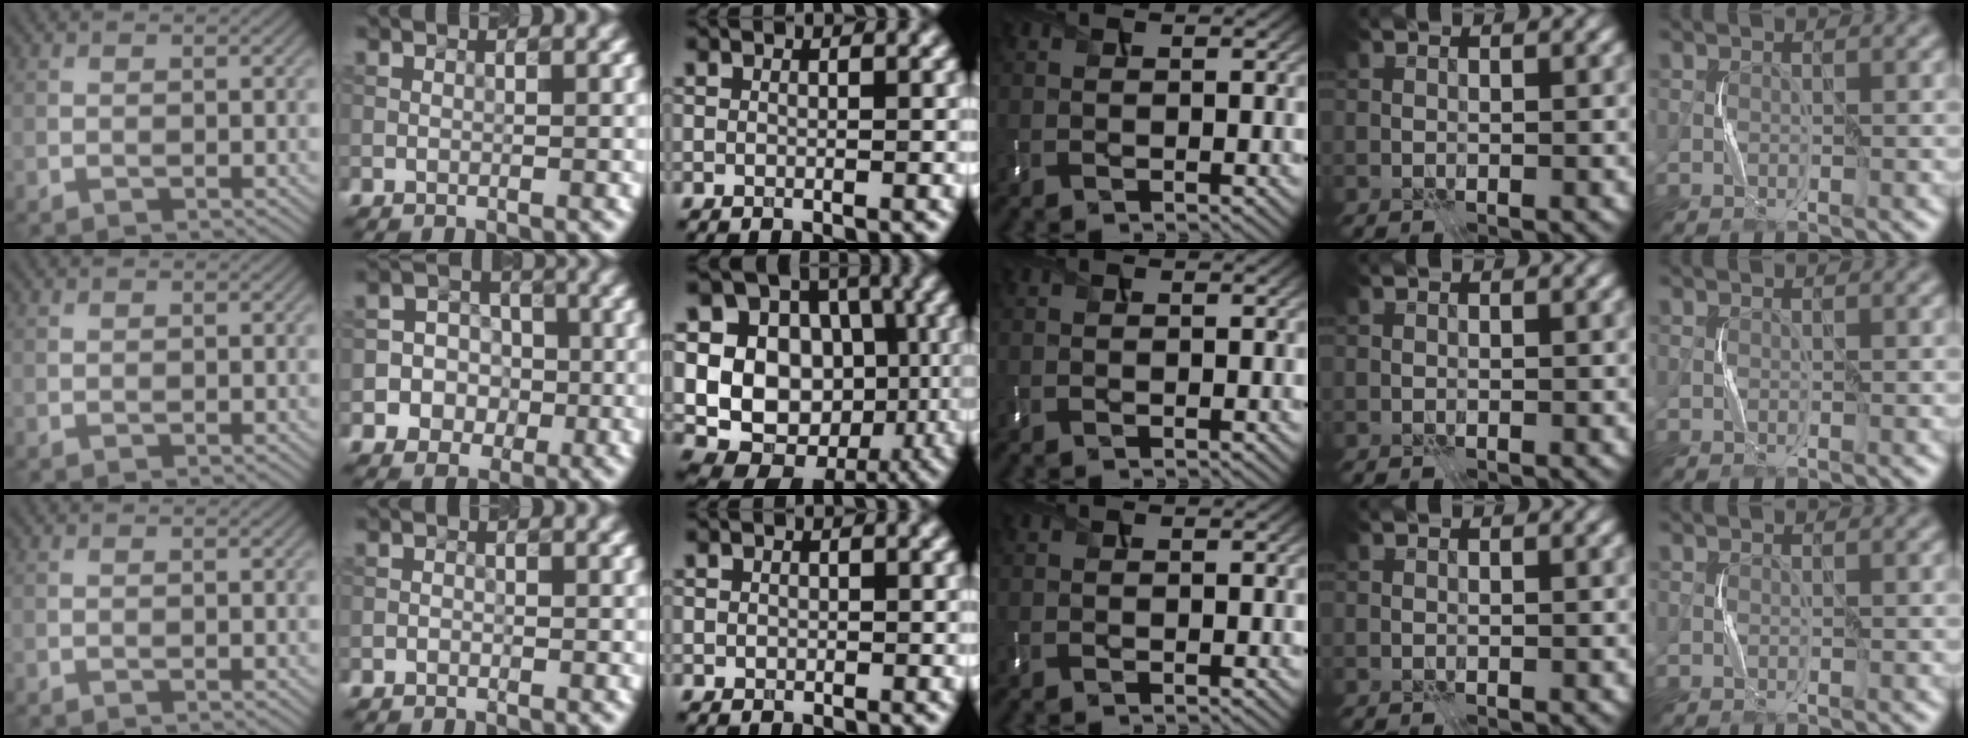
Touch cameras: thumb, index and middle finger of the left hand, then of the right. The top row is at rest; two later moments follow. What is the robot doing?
{"motion": "press", "object": "memory foam"}